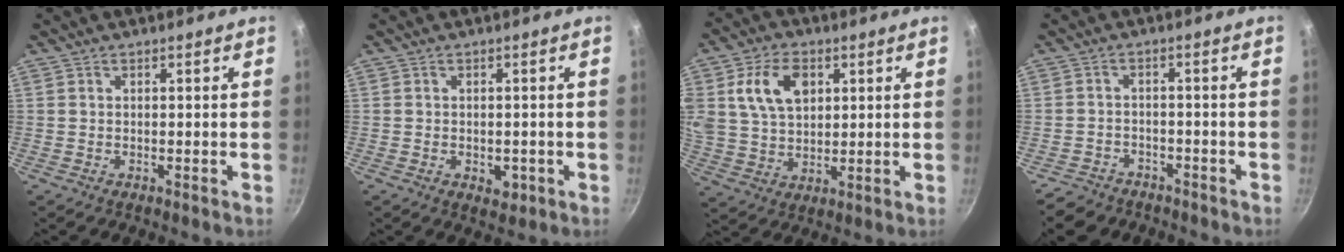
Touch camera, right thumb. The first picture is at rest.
{"total": 3.1, "force": [-1.0, 2.1, 2.1], "torque": [-0.019, 0.000, -0.009]}
{"total": 11.9, "force": [3.9, 8.1, 7.8], "torque": [-0.128, -0.007, 0.074]}
{"total": 6.6, "force": [-5.0, 4.0, 1.5], "torque": [-0.023, 0.049, -0.073]}